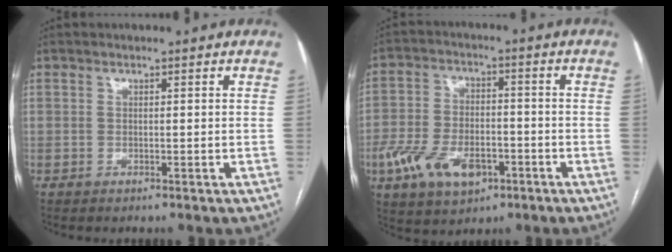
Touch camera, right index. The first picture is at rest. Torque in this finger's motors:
{"motor_torque": [1.43, -0.71, 0.64, 0.18]}